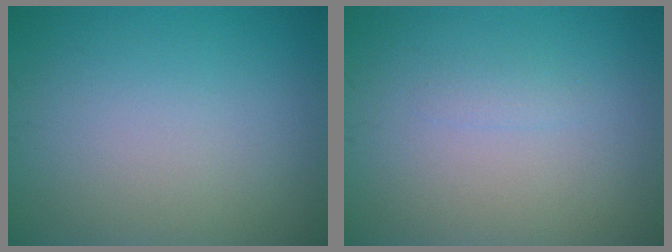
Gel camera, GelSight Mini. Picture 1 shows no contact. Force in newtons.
{"total": 0.7, "press": 0.7, "slide": 0.1}